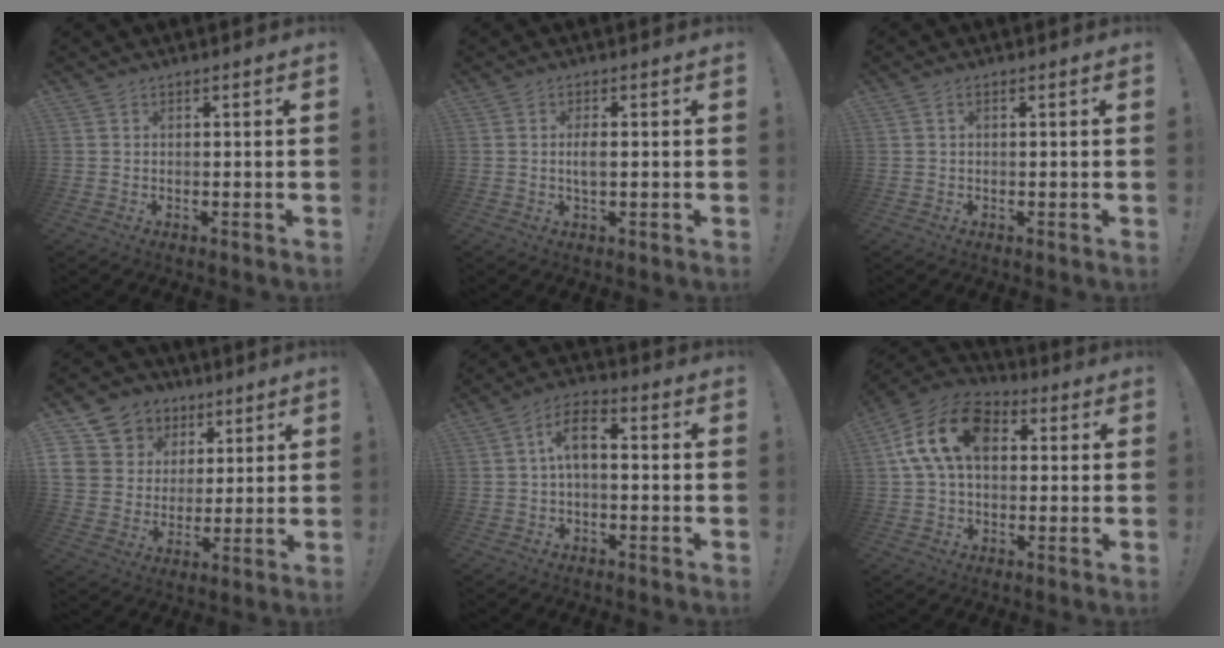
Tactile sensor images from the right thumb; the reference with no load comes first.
{"total": 3.1, "force": [-0.1, 1.0, 2.9], "torque": [-0.064, -0.004, -0.010]}
{"total": 0.9, "force": [0.2, 0.5, 0.7], "torque": [-0.015, 0.003, 0.003]}
{"total": 10.7, "force": [4.3, 9.6, 2.2], "torque": [-0.040, -0.026, 0.099]}
{"total": 7.5, "force": [0.1, 3.7, 6.5], "torque": [-0.120, 0.011, 0.003]}
{"total": 16.7, "force": [4.0, 10.6, 12.2], "torque": [-0.219, 0.012, 0.071]}